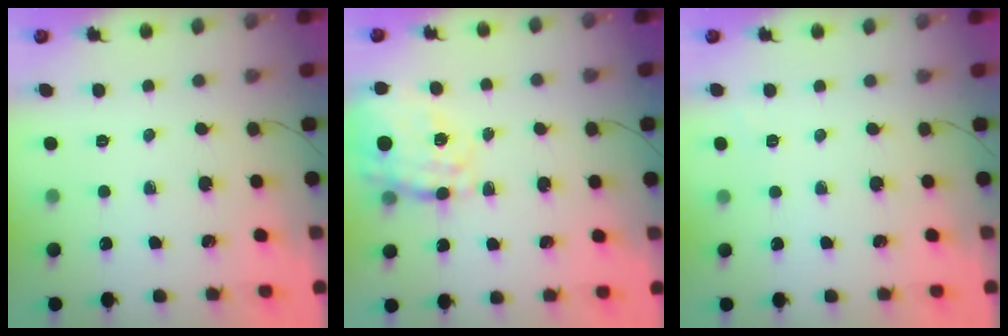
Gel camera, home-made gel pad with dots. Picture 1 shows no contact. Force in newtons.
{"total": 21.8, "press": 21.6, "slide": 2.5}
{"total": 3.1, "press": 2.8, "slide": 1.3}